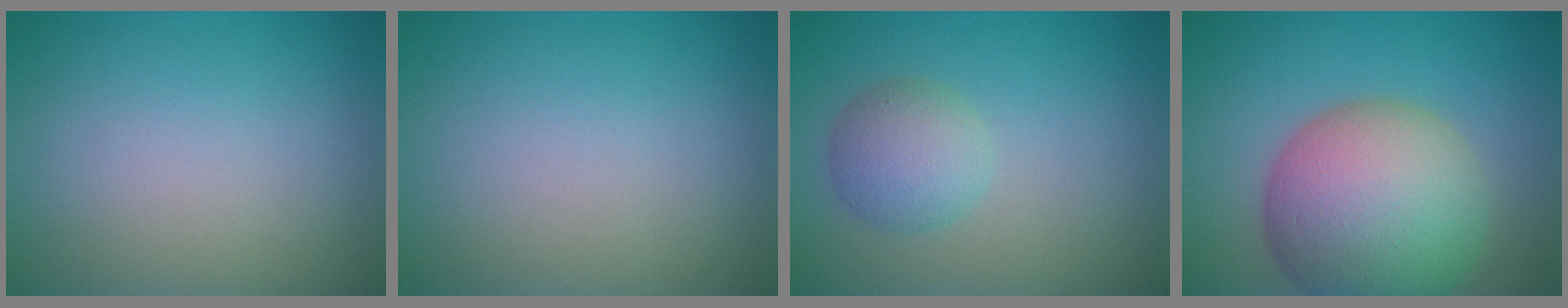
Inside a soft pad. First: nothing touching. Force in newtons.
{"total": 0.0}
{"total": 3.3, "press": 3.3, "slide": 0.2}
{"total": 12.3, "press": 12.3, "slide": 1.0}